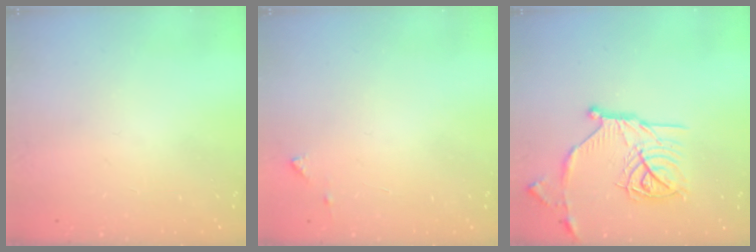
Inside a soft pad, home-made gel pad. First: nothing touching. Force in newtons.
{"total": 4.1, "press": 4.1, "slide": 0.5}
{"total": 19.6, "press": 19.5, "slide": 1.7}